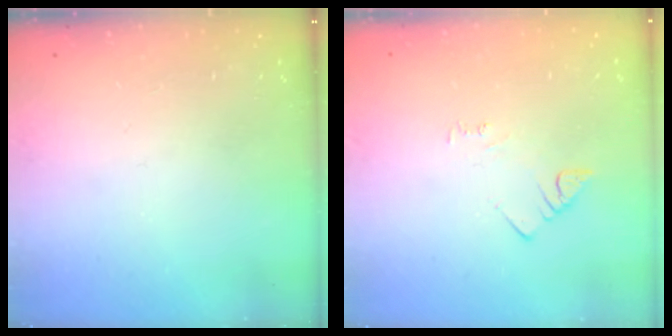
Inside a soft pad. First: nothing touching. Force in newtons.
{"total": 2.5, "press": 2.5, "slide": 0.4}